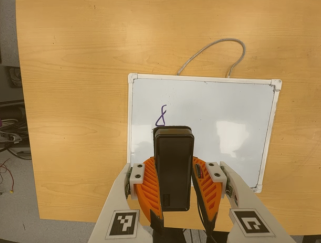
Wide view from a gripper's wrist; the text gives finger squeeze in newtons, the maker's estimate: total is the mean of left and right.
{"total": 7.3, "left": 5.8, "right": 8.9}